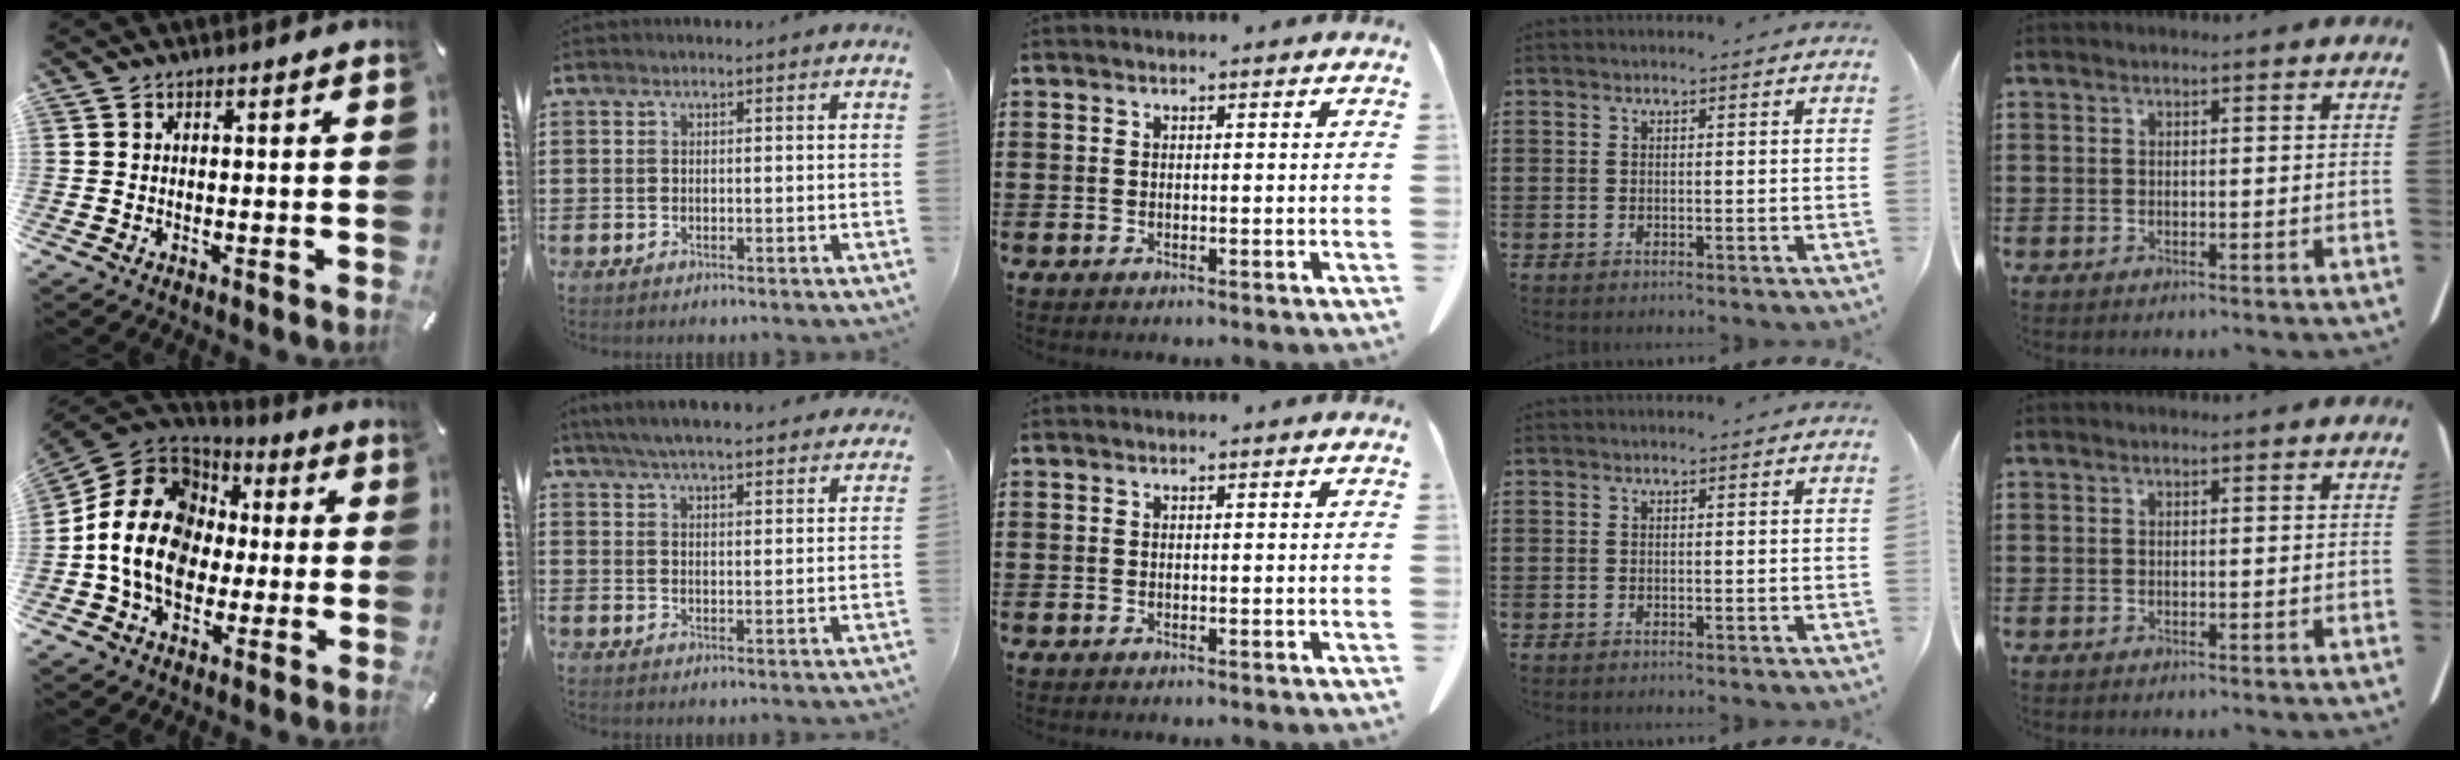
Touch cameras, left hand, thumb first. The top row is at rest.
{"thumb": {"total": 17.4, "force": [-2.2, 14.4, 9.6], "torque": [-0.196, 0.026, -0.040]}, "index": {"total": 5.6, "force": [5.3, 0.2, 1.7], "torque": [-0.050, -0.018, 0.096]}}